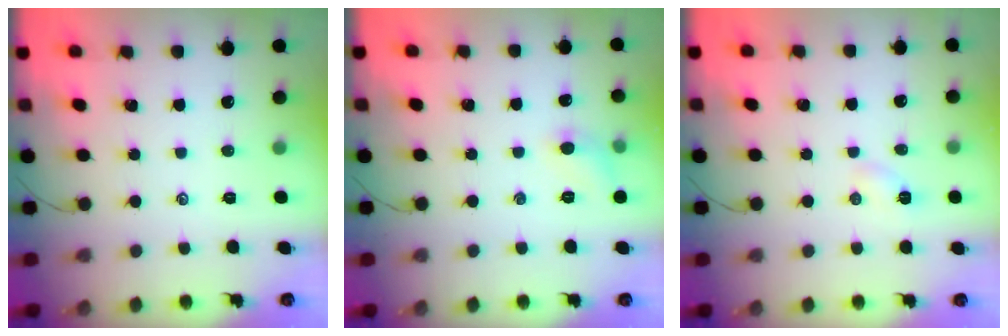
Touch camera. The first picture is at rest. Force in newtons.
{"total": 5.5, "press": 5.2, "slide": 1.7}
{"total": 3.2, "press": 3.0, "slide": 0.9}